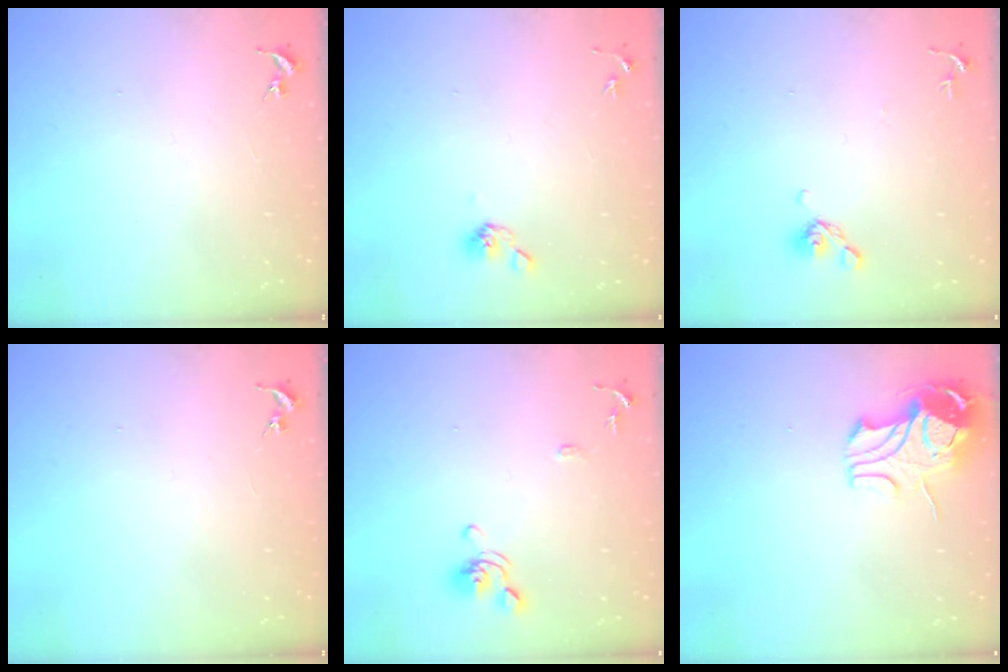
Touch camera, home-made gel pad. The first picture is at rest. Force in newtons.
{"total": 6.0, "press": 5.4, "slide": 2.6}
{"total": 6.1, "press": 5.7, "slide": 2.3}
{"total": 0.0}
{"total": 9.3, "press": 9.1, "slide": 1.4}
{"total": 12.4, "press": 12.3, "slide": 1.3}